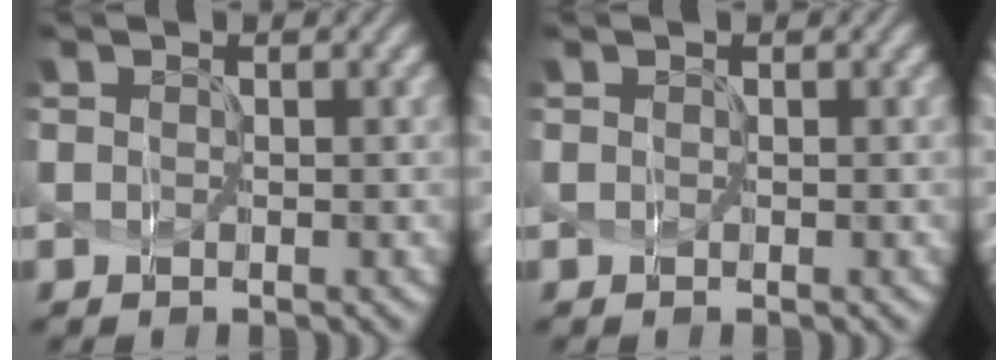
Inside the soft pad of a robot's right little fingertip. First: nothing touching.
{"total": 0.0}